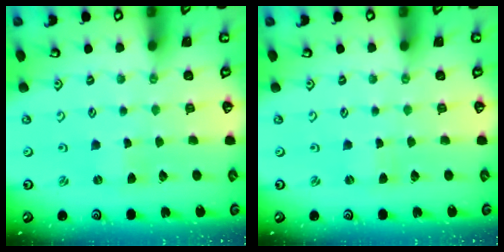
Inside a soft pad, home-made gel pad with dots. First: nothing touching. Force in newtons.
{"total": 0.0}